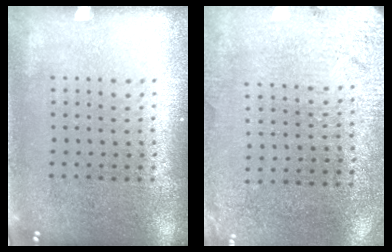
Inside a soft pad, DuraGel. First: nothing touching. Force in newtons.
{"total": 2.6, "press": 2.5, "slide": 0.7}